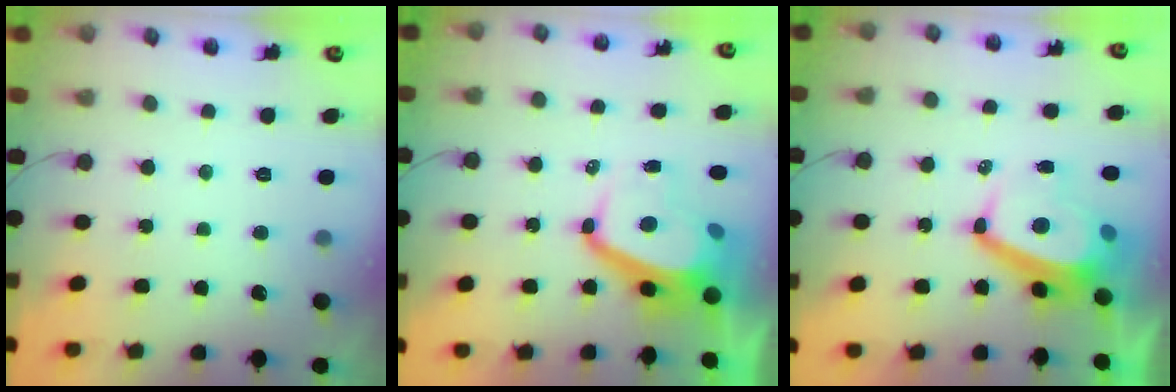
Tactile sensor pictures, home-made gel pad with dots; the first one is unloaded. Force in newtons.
{"total": 6.6, "press": 6.6, "slide": 0.5}
{"total": 8.4, "press": 8.4, "slide": 0.9}